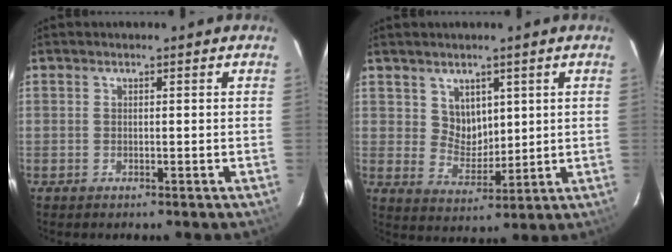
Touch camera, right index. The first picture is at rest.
{"total": 5.7, "force": [2.8, 4.5, 2.1], "torque": [-0.030, 0.001, 0.060]}